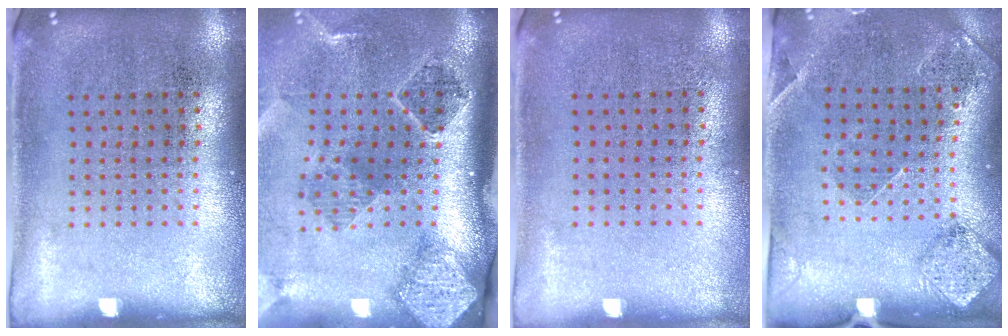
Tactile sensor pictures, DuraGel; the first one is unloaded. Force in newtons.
{"total": 2.8, "press": 1.9, "slide": 2.1}
{"total": 0.0}
{"total": 1.5, "press": 1.4, "slide": 0.6}